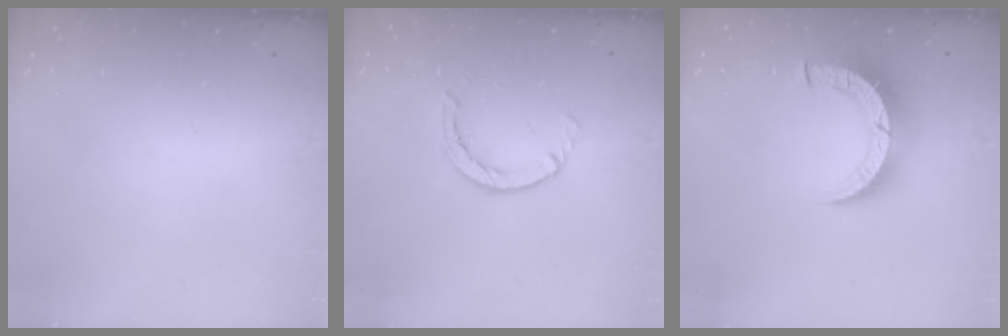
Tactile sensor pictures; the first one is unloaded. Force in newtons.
{"total": 2.4, "press": 2.4, "slide": 0.4}
{"total": 8.8, "press": 8.8, "slide": 1.1}